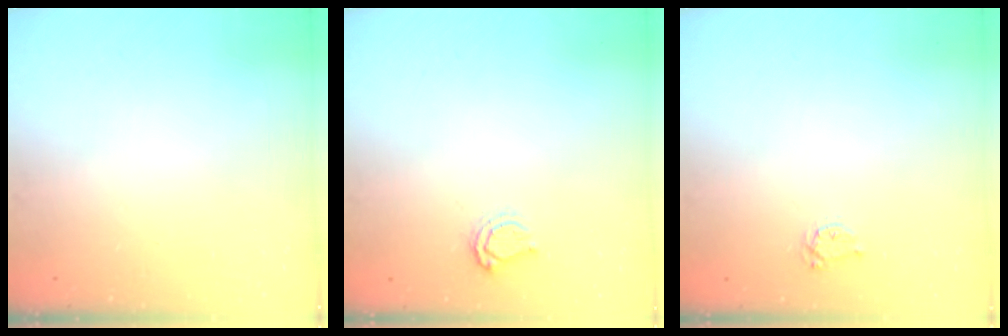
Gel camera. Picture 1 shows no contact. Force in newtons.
{"total": 4.8, "press": 4.8, "slide": 0.5}
{"total": 3.6, "press": 3.5, "slide": 0.5}